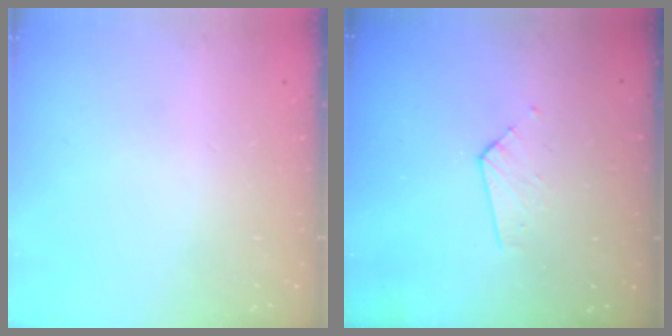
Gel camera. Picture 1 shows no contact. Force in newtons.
{"total": 3.7, "press": 3.6, "slide": 0.3}